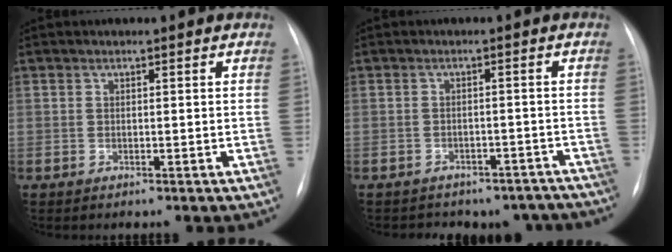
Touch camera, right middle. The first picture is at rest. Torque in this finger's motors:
{"motor_torque": [0.22, -0.23, 0.26, 0.06]}